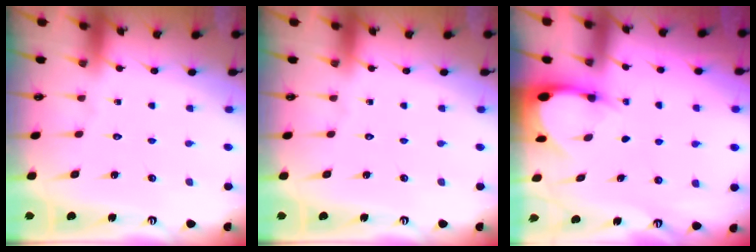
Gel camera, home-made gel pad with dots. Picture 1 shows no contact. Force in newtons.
{"total": 0.0}
{"total": 3.5, "press": 3.5, "slide": 0.2}